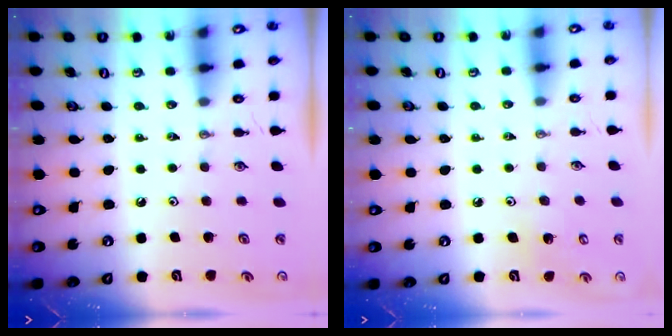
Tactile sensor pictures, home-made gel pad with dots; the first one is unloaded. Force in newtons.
{"total": 3.6, "press": 3.6, "slide": 0.3}